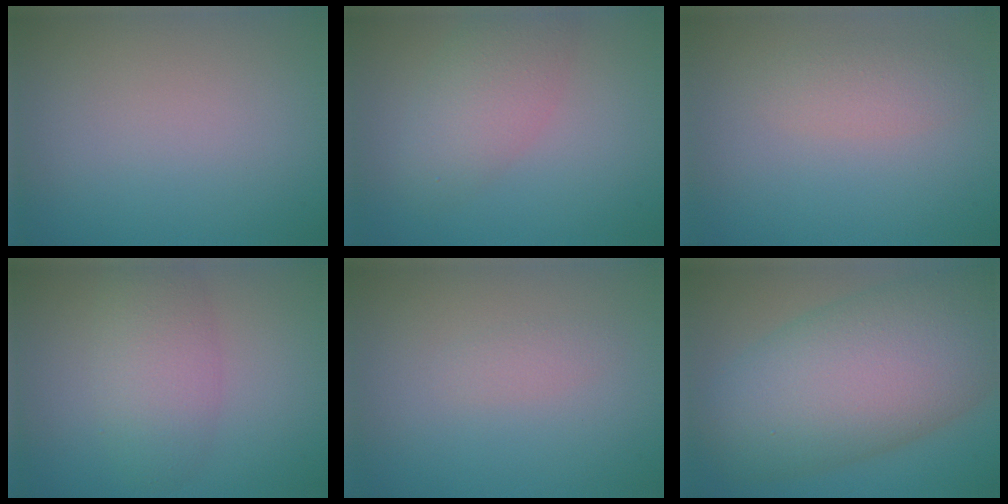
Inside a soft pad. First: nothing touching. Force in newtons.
{"total": 3.7, "press": 3.7, "slide": 0.0}
{"total": 1.9, "press": 1.9, "slide": 0.0}
{"total": 4.0, "press": 4.0, "slide": 0.1}
{"total": 0.9, "press": 0.9, "slide": 0.1}
{"total": 12.0, "press": 11.9, "slide": 0.6}